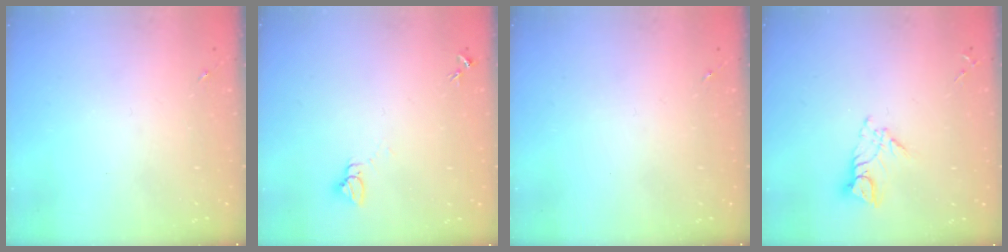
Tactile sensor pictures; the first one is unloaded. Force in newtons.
{"total": 3.2, "press": 3.2, "slide": 0.1}
{"total": 0.0}
{"total": 8.4, "press": 8.4, "slide": 0.9}